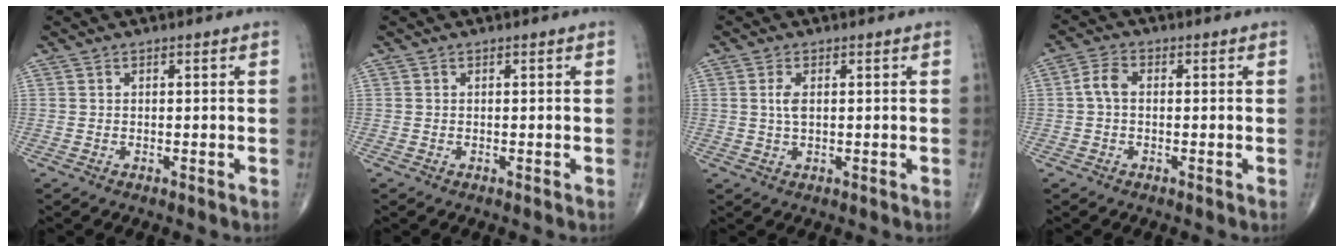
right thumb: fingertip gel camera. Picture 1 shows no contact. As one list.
[{"total": 0.0}, {"total": 2.8, "force": [0.5, 1.3, 2.4], "torque": [-0.053, -0.001, 0.010]}, {"total": 3.5, "force": [-0.1, 2.2, 2.7], "torque": [-0.055, 0.011, -0.007]}]